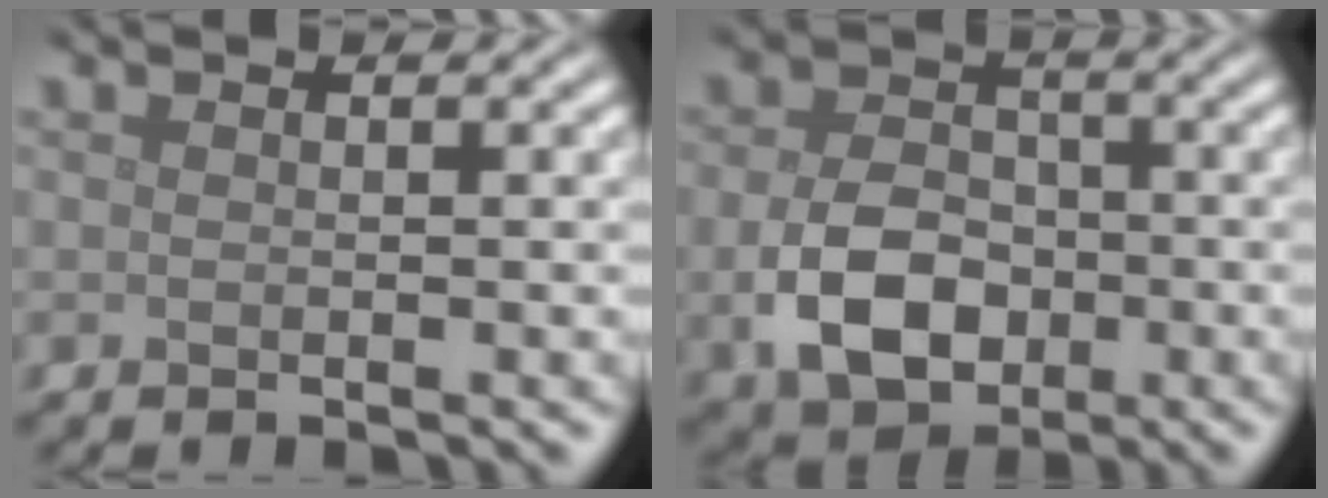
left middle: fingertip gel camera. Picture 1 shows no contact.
{"total": 6.2, "force": [-1.6, 4.5, 4.0], "torque": [-0.087, -0.010, -0.027]}